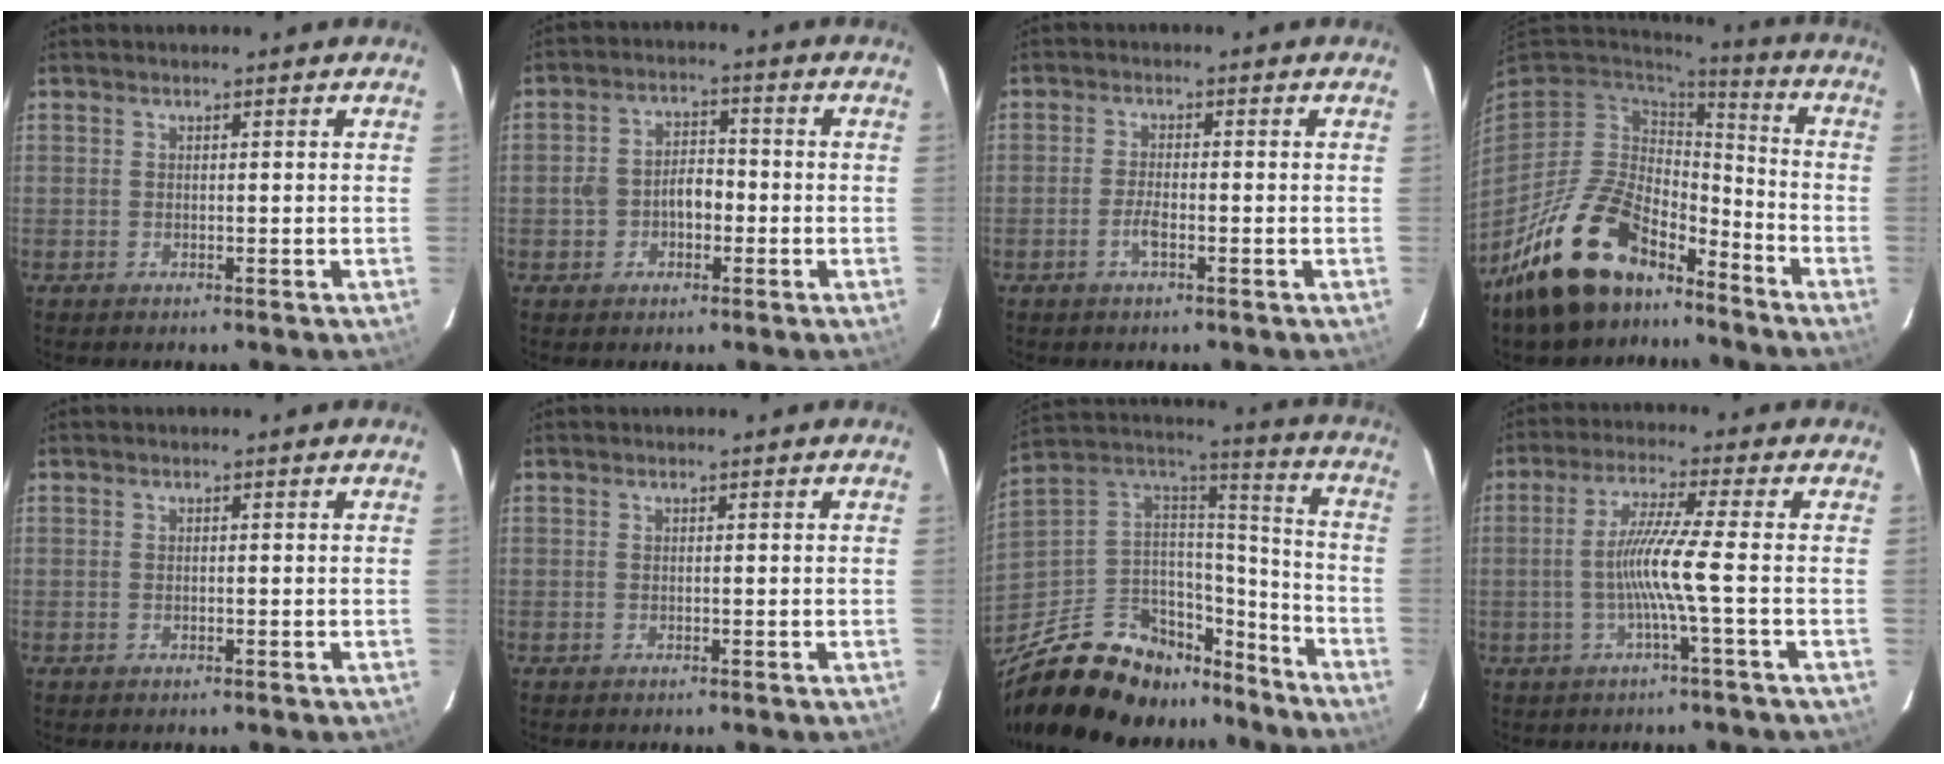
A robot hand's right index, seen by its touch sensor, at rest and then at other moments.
{"total": 5.4, "force": [-1.5, 4.0, 3.2], "torque": [-0.060, 0.016, -0.021]}
{"total": 1.4, "force": [-0.7, 0.4, 1.2], "torque": [-0.024, 0.000, -0.013]}
{"total": 20.4, "force": [-14.2, 10.1, 10.5], "torque": [-0.220, 0.000, -0.234]}
{"total": 0.0}
{"total": 0.0}
{"total": 29.1, "force": [-20.2, 14.7, 14.9], "torque": [-0.304, 0.032, -0.304]}
{"total": 7.4, "force": [-1.8, -1.8, 6.9], "torque": [-0.141, -0.003, -0.031]}